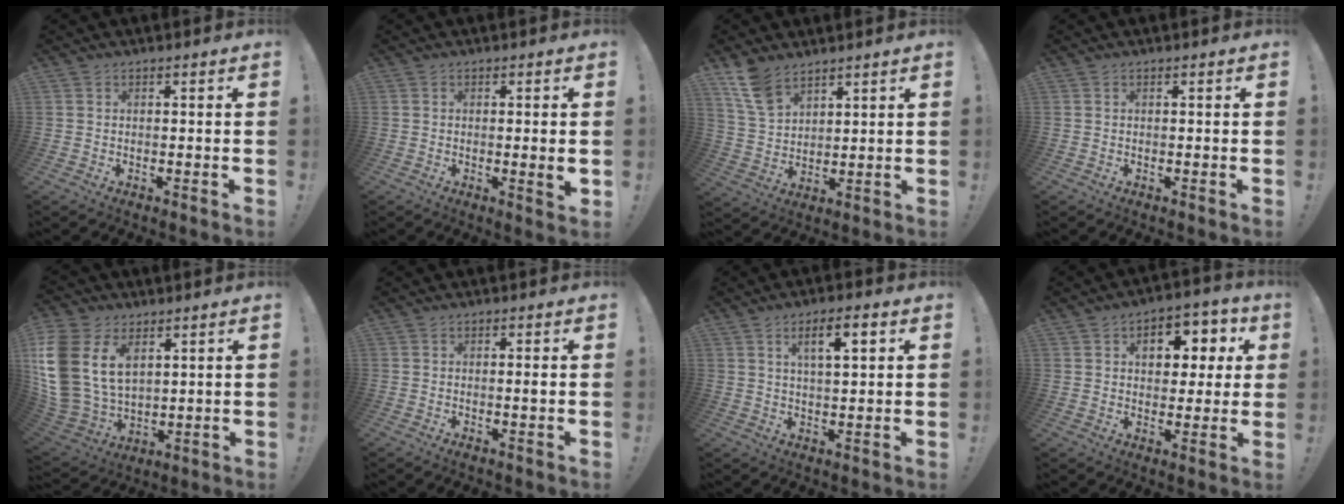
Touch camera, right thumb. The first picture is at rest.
{"total": 3.5, "force": [0.2, 0.1, 3.5], "torque": [-0.048, -0.008, 0.003]}
{"total": 9.8, "force": [7.1, 5.0, 4.6], "torque": [-0.094, -0.029, 0.141]}
{"total": 0.0}
{"total": 19.1, "force": [6.6, 13.5, 11.7], "torque": [-0.251, -0.033, 0.126]}
{"total": 1.2, "force": [0.1, -0.2, 1.2], "torque": [-0.022, -0.002, -0.001]}
{"total": 7.0, "force": [2.8, 2.1, 6.1], "torque": [-0.097, -0.003, 0.041]}
{"total": 9.5, "force": [3.1, 6.5, 6.1], "torque": [-0.079, -0.010, 0.052]}